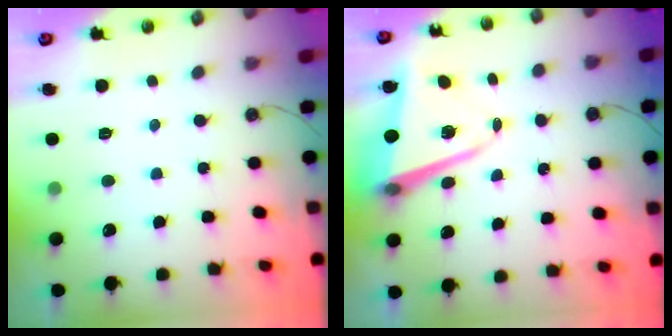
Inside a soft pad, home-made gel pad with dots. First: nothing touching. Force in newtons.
{"total": 9.8, "press": 9.7, "slide": 1.4}